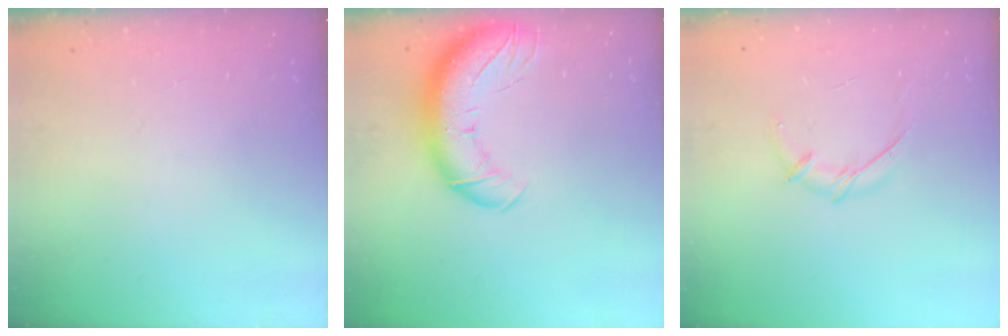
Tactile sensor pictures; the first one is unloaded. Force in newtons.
{"total": 15.2, "press": 14.7, "slide": 3.6}
{"total": 5.9, "press": 5.7, "slide": 1.3}